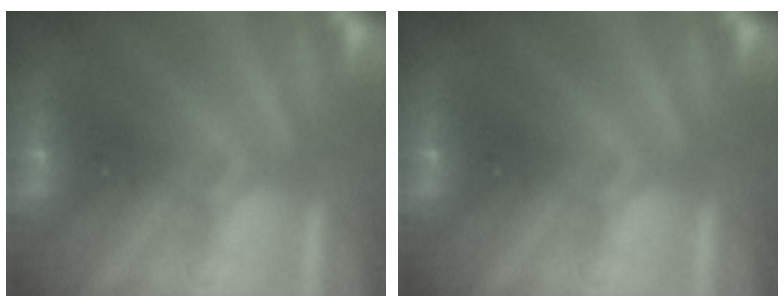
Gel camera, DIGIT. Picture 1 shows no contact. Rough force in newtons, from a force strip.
{"total": 0.0}